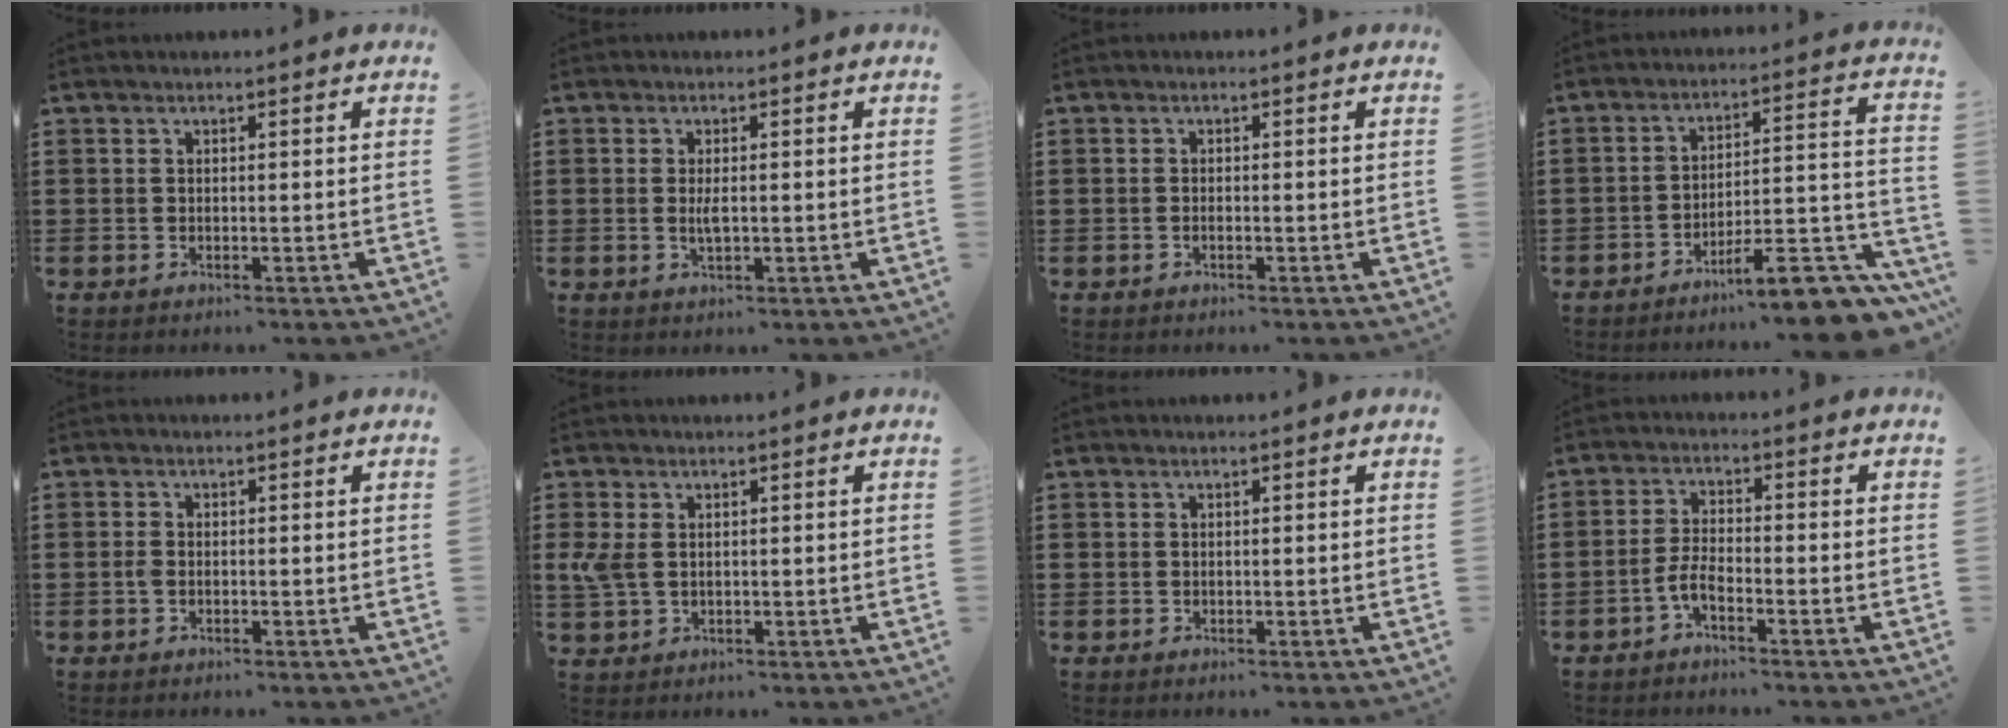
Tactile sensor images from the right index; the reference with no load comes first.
{"total": 2.2, "force": [0.0, 0.6, 2.1], "torque": [-0.047, -0.006, -0.003]}
{"total": 0.6, "force": [-0.4, -0.1, 0.4], "torque": [-0.010, -0.007, -0.006]}
{"total": 10.7, "force": [-8.8, 1.7, 5.9], "torque": [-0.075, 0.024, -0.161]}
{"total": 1.0, "force": [-0.4, 0.6, 0.8], "torque": [-0.023, -0.003, -0.011]}
{"total": 3.0, "force": [0.5, 1.9, 2.4], "torque": [-0.073, -0.004, 0.002]}
{"total": 0.0}
{"total": 3.5, "force": [-2.2, 0.7, 2.7], "torque": [-0.071, -0.007, -0.046]}